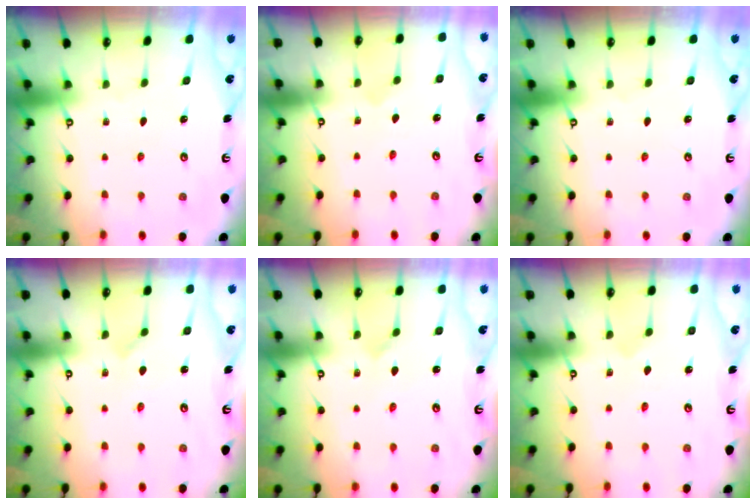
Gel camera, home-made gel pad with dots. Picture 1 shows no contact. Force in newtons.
{"total": 2.2, "press": 2.2, "slide": 0.4}
{"total": 0.0}
{"total": 2.8, "press": 2.8, "slide": 0.2}
{"total": 2.0, "press": 2.0, "slide": 0.1}
{"total": 2.2, "press": 2.2, "slide": 0.4}